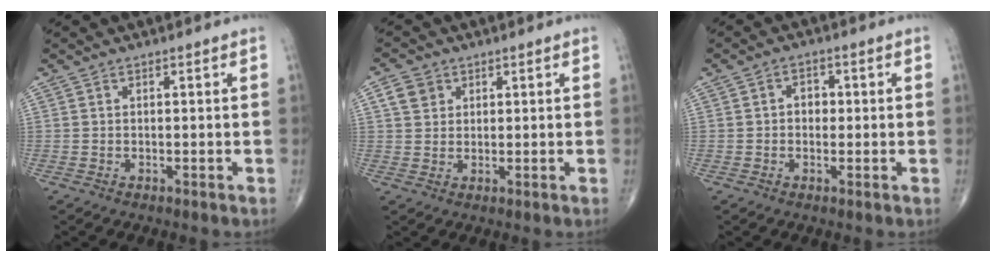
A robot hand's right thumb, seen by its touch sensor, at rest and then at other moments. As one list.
[{"total": 4.0, "force": [1.7, 3.3, 1.5], "torque": [-0.015, -0.002, 0.030]}, {"total": 3.0, "force": [0.1, 2.3, 1.8], "torque": [-0.011, 0.009, -0.004]}]